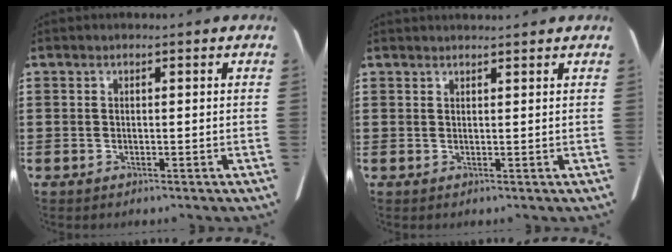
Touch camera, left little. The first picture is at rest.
{"total": 1.2, "force": [1.2, -0.1, 0.2], "torque": [0.003, -0.003, 0.020]}